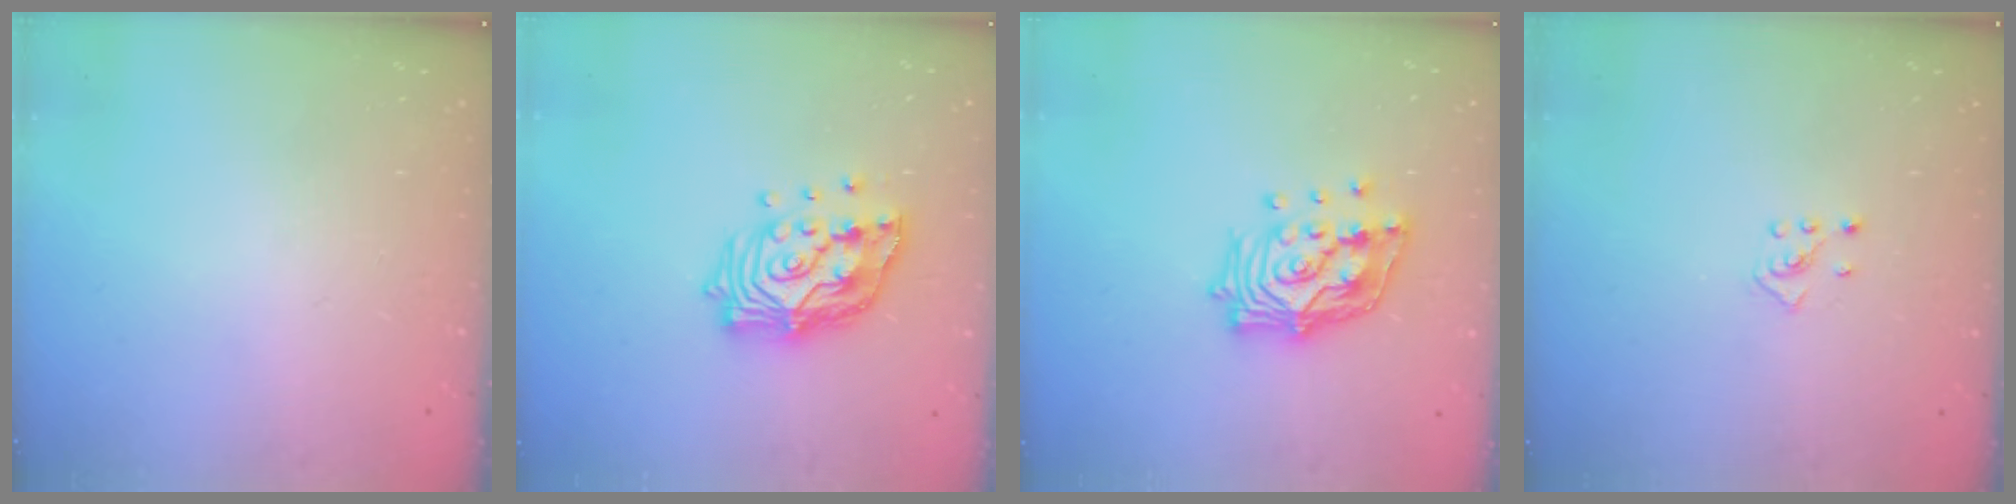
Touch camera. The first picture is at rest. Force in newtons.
{"total": 16.1, "press": 16.0, "slide": 1.8}
{"total": 18.2, "press": 18.0, "slide": 2.7}
{"total": 2.5, "press": 2.4, "slide": 0.7}